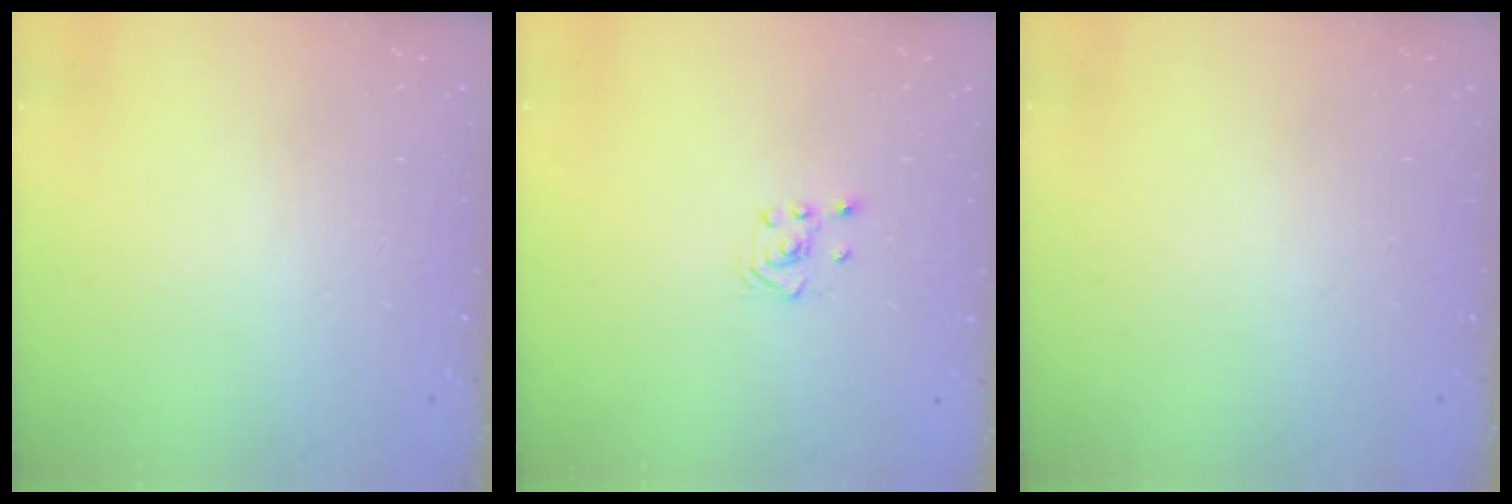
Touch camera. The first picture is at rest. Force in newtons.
{"total": 2.8, "press": 2.6, "slide": 1.1}
{"total": 0.0}